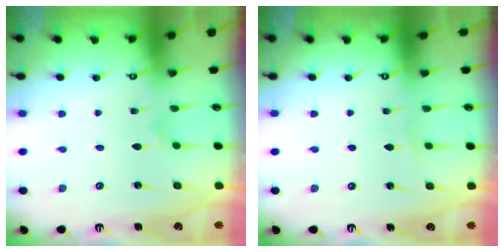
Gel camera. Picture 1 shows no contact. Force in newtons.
{"total": 1.3, "press": 1.3, "slide": 0.1}